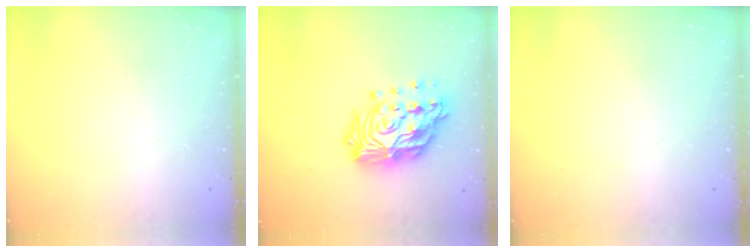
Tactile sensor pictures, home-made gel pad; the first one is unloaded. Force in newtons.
{"total": 21.5, "press": 21.3, "slide": 2.7}
{"total": 0.0}